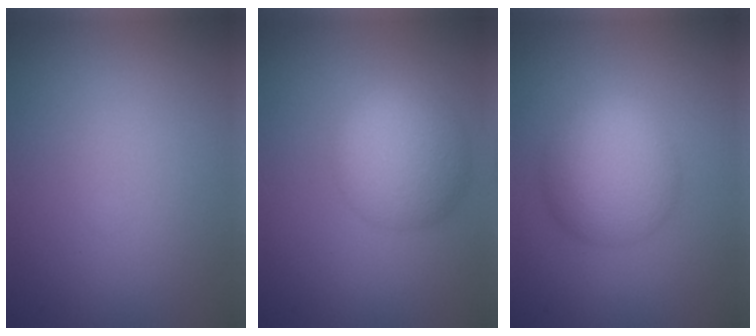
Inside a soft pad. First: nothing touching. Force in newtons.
{"total": 5.2, "press": 5.2, "slide": 0.3}
{"total": 5.5, "press": 5.5, "slide": 0.1}